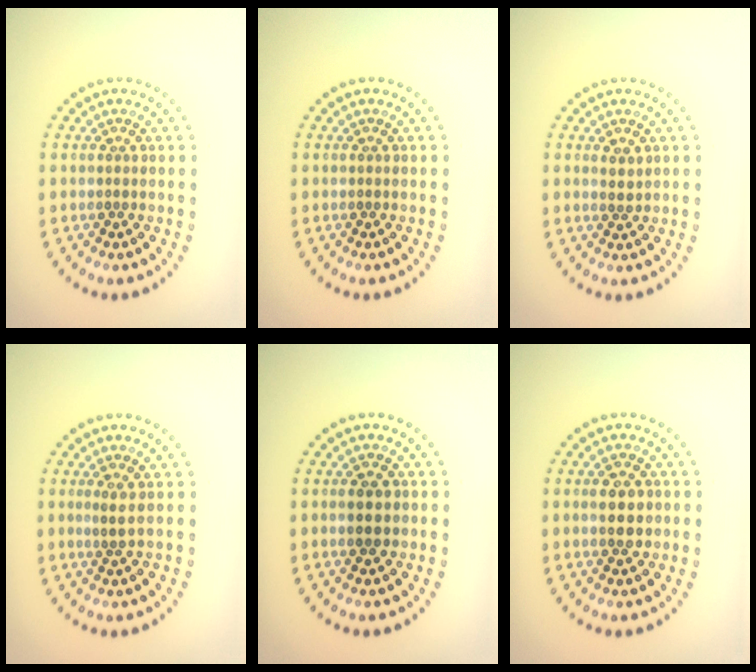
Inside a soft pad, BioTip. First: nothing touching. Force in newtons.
{"total": 0.0}
{"total": 1.1, "press": 1.0, "slide": 0.5}
{"total": 1.0, "press": 0.8, "slide": 0.5}
{"total": 2.6, "press": 2.6, "slide": 0.3}
{"total": 2.9, "press": 2.9, "slide": 0.0}